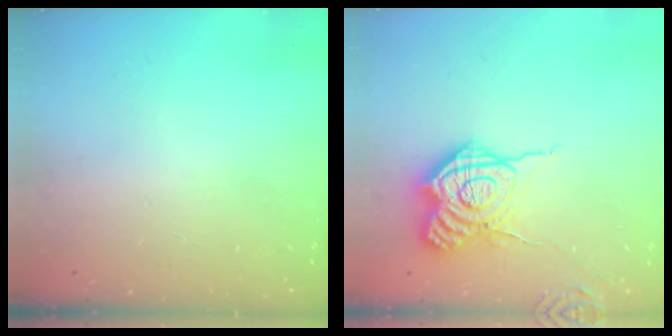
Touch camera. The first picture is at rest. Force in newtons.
{"total": 15.9, "press": 15.9, "slide": 1.0}